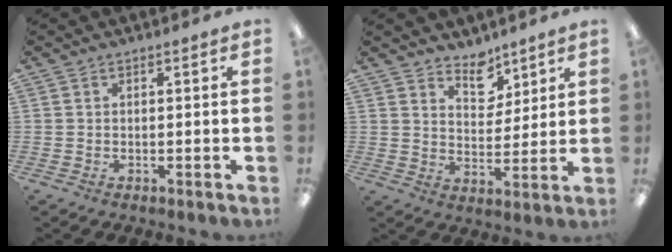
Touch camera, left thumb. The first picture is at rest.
{"total": 7.5, "force": [6.1, 4.1, 1.6], "torque": [-0.009, -0.046, 0.109]}